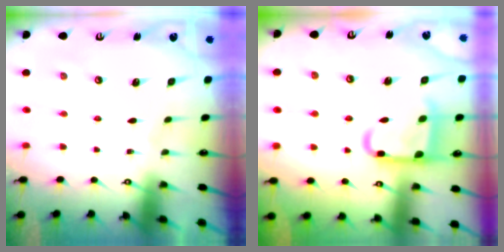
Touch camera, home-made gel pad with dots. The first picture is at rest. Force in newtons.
{"total": 12.4, "press": 12.3, "slide": 1.5}